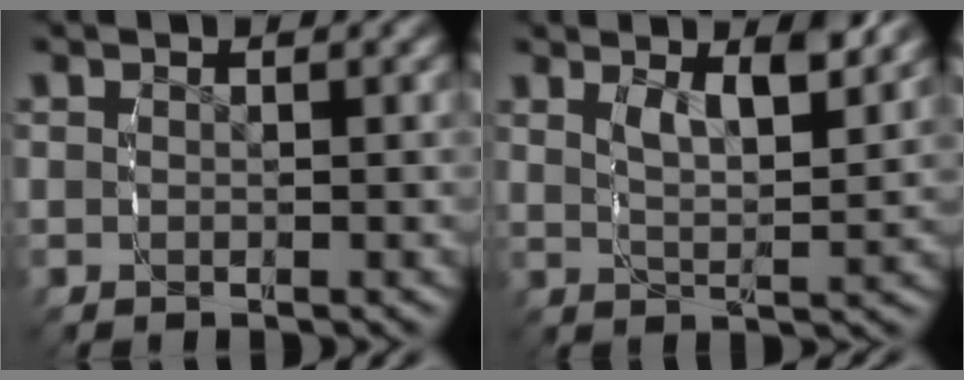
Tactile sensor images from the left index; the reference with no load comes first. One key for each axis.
{"total": 4.3, "fx": 2.5, "fy": 1.0, "fz": 3.3, "tx": -0.047, "ty": -0.010, "tz": 0.048}